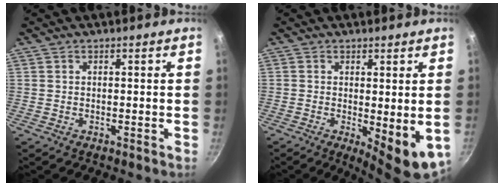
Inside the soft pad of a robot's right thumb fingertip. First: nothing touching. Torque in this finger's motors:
{"motor_torque": [-0.19, 0.40, 0.68, -0.24, 0.06]}